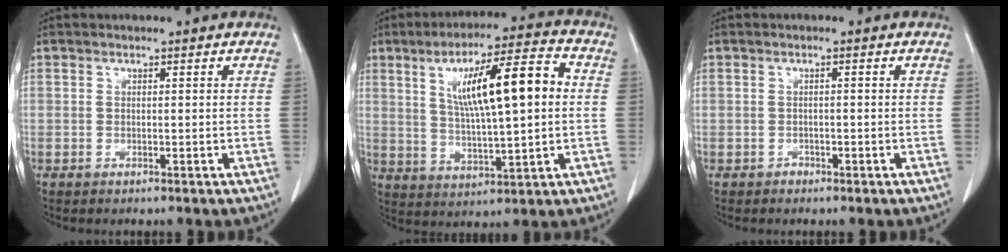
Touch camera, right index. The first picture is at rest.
{"total": 15.0, "force": [2.9, 2.7, 14.5], "torque": [-0.245, 0.024, 0.051]}
{"total": 1.4, "force": [-0.7, 1.1, 0.4], "torque": [-0.011, 0.004, -0.009]}